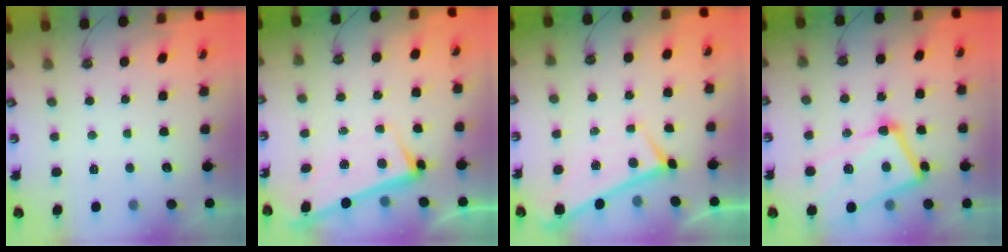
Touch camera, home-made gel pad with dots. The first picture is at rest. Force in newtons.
{"total": 2.5, "press": 2.4, "slide": 0.7}
{"total": 0.0}
{"total": 13.8, "press": 13.7, "slide": 1.6}